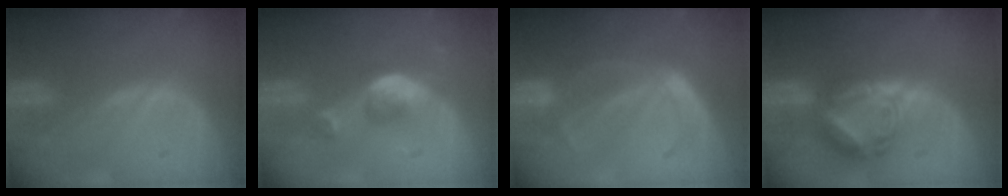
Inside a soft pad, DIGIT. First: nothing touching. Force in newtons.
{"total": 5.1, "press": 4.7, "slide": 2.0}
{"total": 5.8, "press": 5.0, "slide": 2.8}
{"total": 8.0, "press": 7.0, "slide": 4.0}